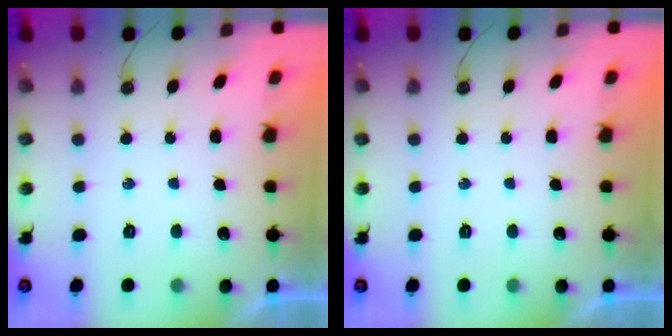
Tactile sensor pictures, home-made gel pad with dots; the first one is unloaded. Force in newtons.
{"total": 0.0}